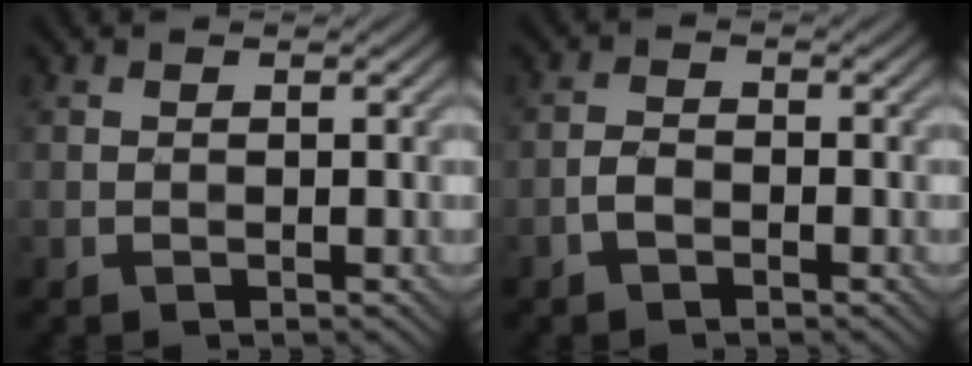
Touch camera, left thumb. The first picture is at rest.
{"total": 1.9, "force": [-1.1, 1.0, 1.2], "torque": [-0.022, 0.004, -0.026]}